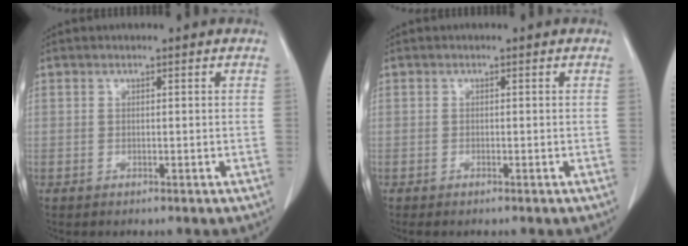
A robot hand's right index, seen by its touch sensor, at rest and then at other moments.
{"total": 0.7, "force": [-0.6, 0.0, 0.4], "torque": [-0.010, -0.001, -0.007]}